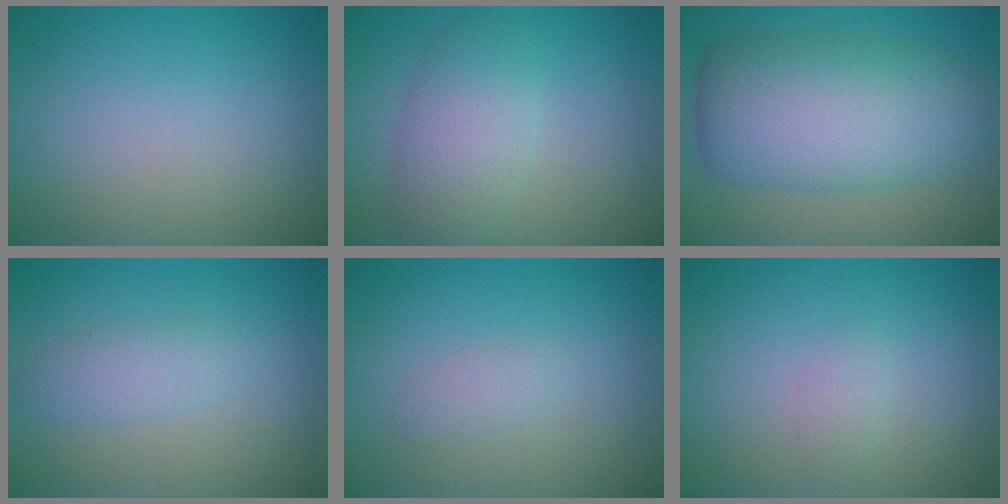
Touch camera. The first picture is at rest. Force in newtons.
{"total": 4.2, "press": 4.2, "slide": 0.3}
{"total": 10.2, "press": 10.2, "slide": 0.0}
{"total": 2.1, "press": 2.1, "slide": 0.1}
{"total": 1.2, "press": 1.2, "slide": 0.0}
{"total": 1.0, "press": 1.0, "slide": 0.1}